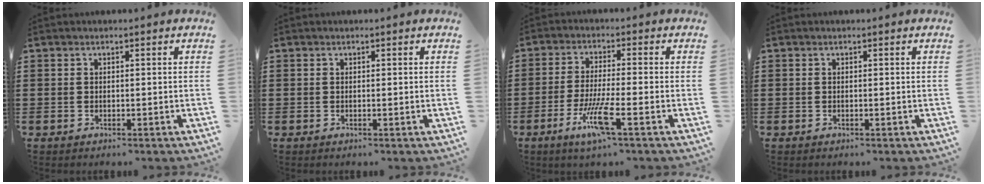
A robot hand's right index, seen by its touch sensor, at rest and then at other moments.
{"total": 0.0}
{"total": 7.3, "force": [-3.5, 0.5, 6.4], "torque": [-0.136, -0.017, -0.068]}
{"total": 0.0}